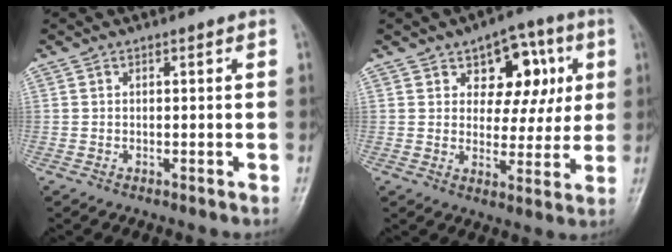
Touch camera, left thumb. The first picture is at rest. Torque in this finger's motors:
{"motor_torque": [0.27, -0.01, 0.02, -0.09, -0.01]}